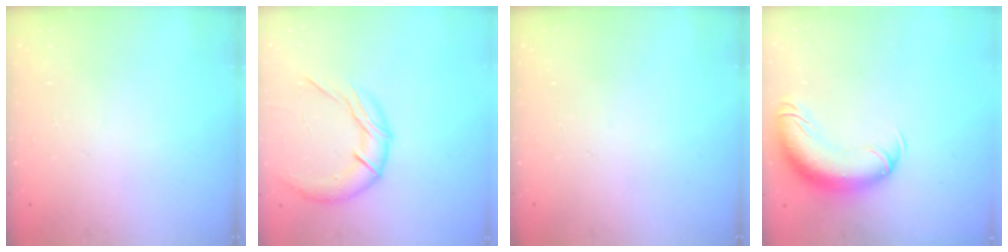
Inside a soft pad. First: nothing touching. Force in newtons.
{"total": 13.4, "press": 13.4, "slide": 1.3}
{"total": 0.0}
{"total": 14.6, "press": 14.3, "slide": 3.2}